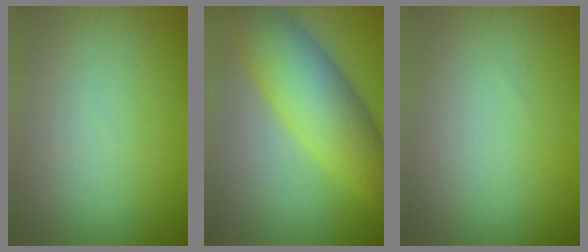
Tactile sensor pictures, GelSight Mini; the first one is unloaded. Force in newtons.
{"total": 8.0, "press": 8.0, "slide": 0.2}
{"total": 0.0}